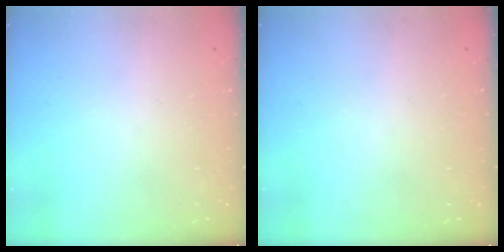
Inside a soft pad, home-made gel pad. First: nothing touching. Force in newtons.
{"total": 0.0}